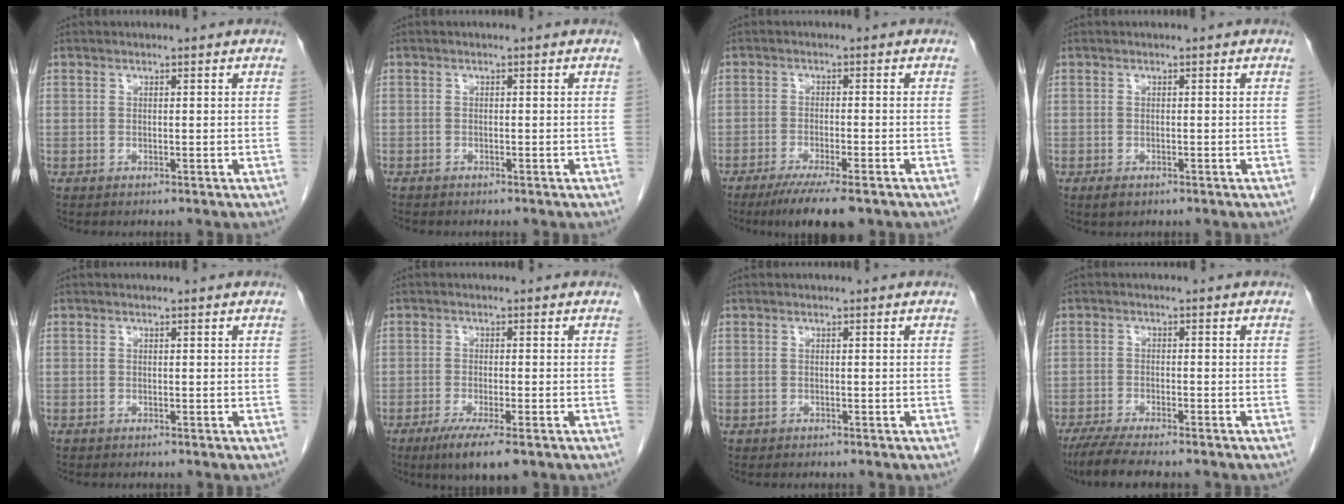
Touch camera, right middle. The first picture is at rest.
{"total": 0.5, "force": [-0.5, 0.2, 0.1], "torque": [-0.010, -0.001, -0.011]}
{"total": 8.8, "force": [-6.5, 1.0, 5.8], "torque": [-0.085, -0.018, -0.098]}
{"total": 1.3, "force": [-0.7, 0.8, 0.8], "torque": [-0.014, 0.001, -0.007]}
{"total": 0.0}
{"total": 6.5, "force": [-4.0, 0.9, 5.0], "torque": [-0.086, -0.017, -0.063]}
{"total": 0.0}
{"total": 8.3, "force": [-6.8, 1.1, 4.5], "torque": [-0.071, -0.018, -0.110]}